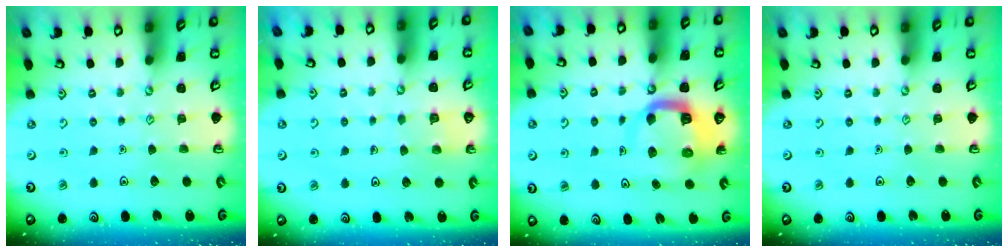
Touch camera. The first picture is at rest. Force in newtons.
{"total": 2.9, "press": 2.9, "slide": 0.2}
{"total": 9.2, "press": 9.1, "slide": 1.2}
{"total": 0.0}